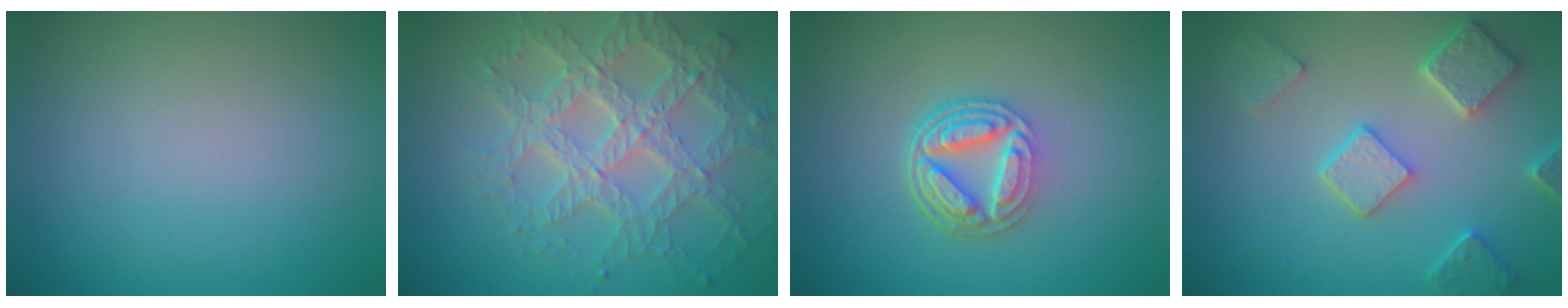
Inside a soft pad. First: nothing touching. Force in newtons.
{"total": 7.8, "press": 5.6, "slide": 5.5}
{"total": 5.2, "press": 3.8, "slide": 3.5}
{"total": 5.2, "press": 4.0, "slide": 3.2}